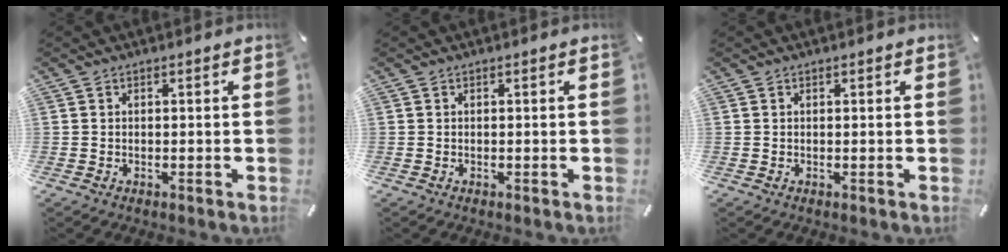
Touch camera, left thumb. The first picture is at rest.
{"total": 0.0}
{"total": 0.0}